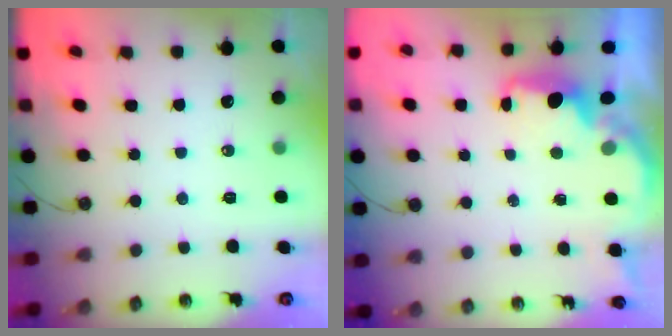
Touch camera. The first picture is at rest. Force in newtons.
{"total": 2.1, "press": 2.0, "slide": 0.7}